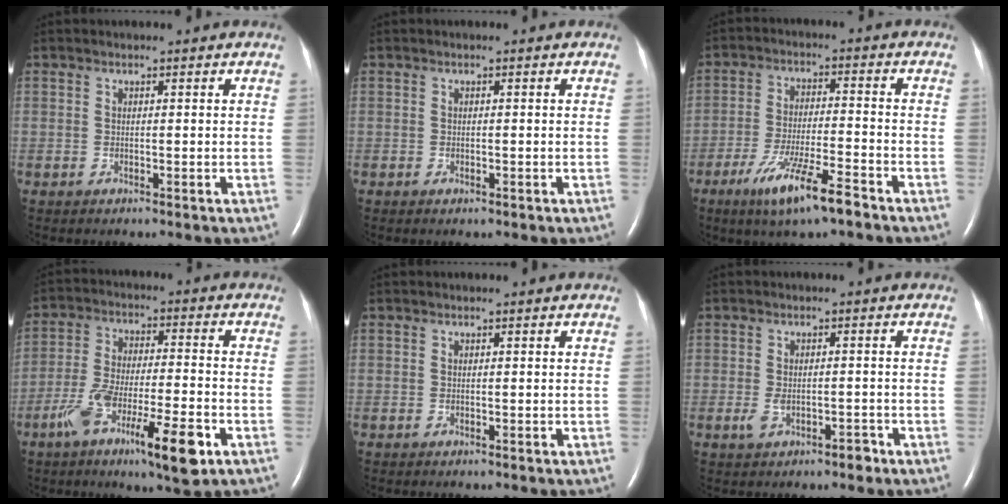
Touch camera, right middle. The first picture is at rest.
{"total": 0.6, "force": [-0.3, 0.3, 0.4], "torque": [-0.006, 0.000, 0.001]}
{"total": 9.9, "force": [-6.3, 0.7, 7.5], "torque": [-0.141, -0.019, -0.109]}
{"total": 13.4, "force": [-6.8, 2.0, 11.4], "torque": [-0.205, -0.013, -0.113]}
{"total": 0.0}
{"total": 3.3, "force": [-1.7, 0.6, 2.8], "torque": [-0.054, -0.004, -0.030]}